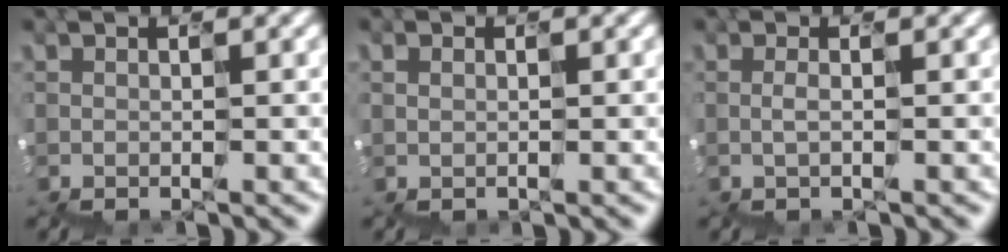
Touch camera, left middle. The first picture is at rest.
{"total": 1.0, "force": [0.2, -0.2, -0.9], "torque": [-0.001, 0.003, 0.006]}
{"total": 0.7, "force": [0.0, -0.4, -0.5], "torque": [-0.005, 0.000, -0.003]}